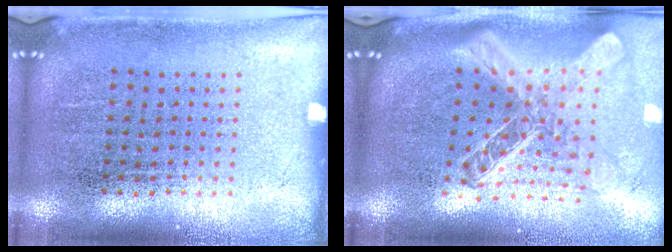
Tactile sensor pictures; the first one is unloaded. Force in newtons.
{"total": 2.6, "press": 1.9, "slide": 1.7}